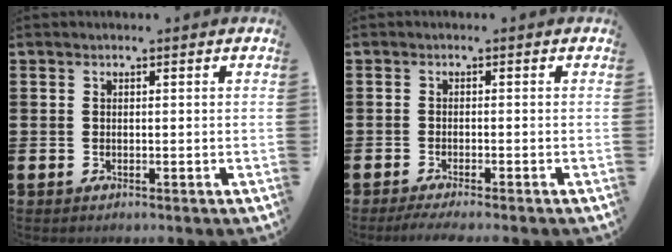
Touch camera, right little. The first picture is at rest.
{"total": 1.3, "force": [-1.0, 0.0, 0.8], "torque": [-0.012, 0.000, -0.019]}